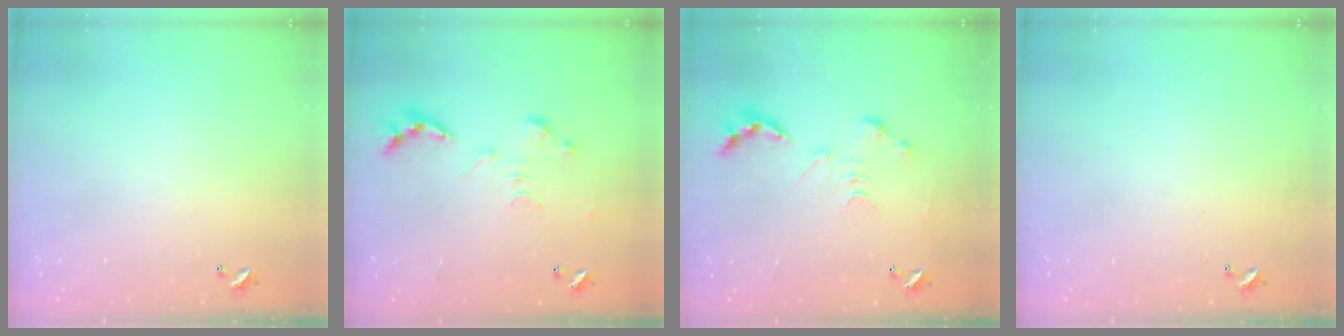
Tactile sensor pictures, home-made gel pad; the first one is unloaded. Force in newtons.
{"total": 0.6, "press": 0.6, "slide": 0.1}
{"total": 0.0}
{"total": 0.0}